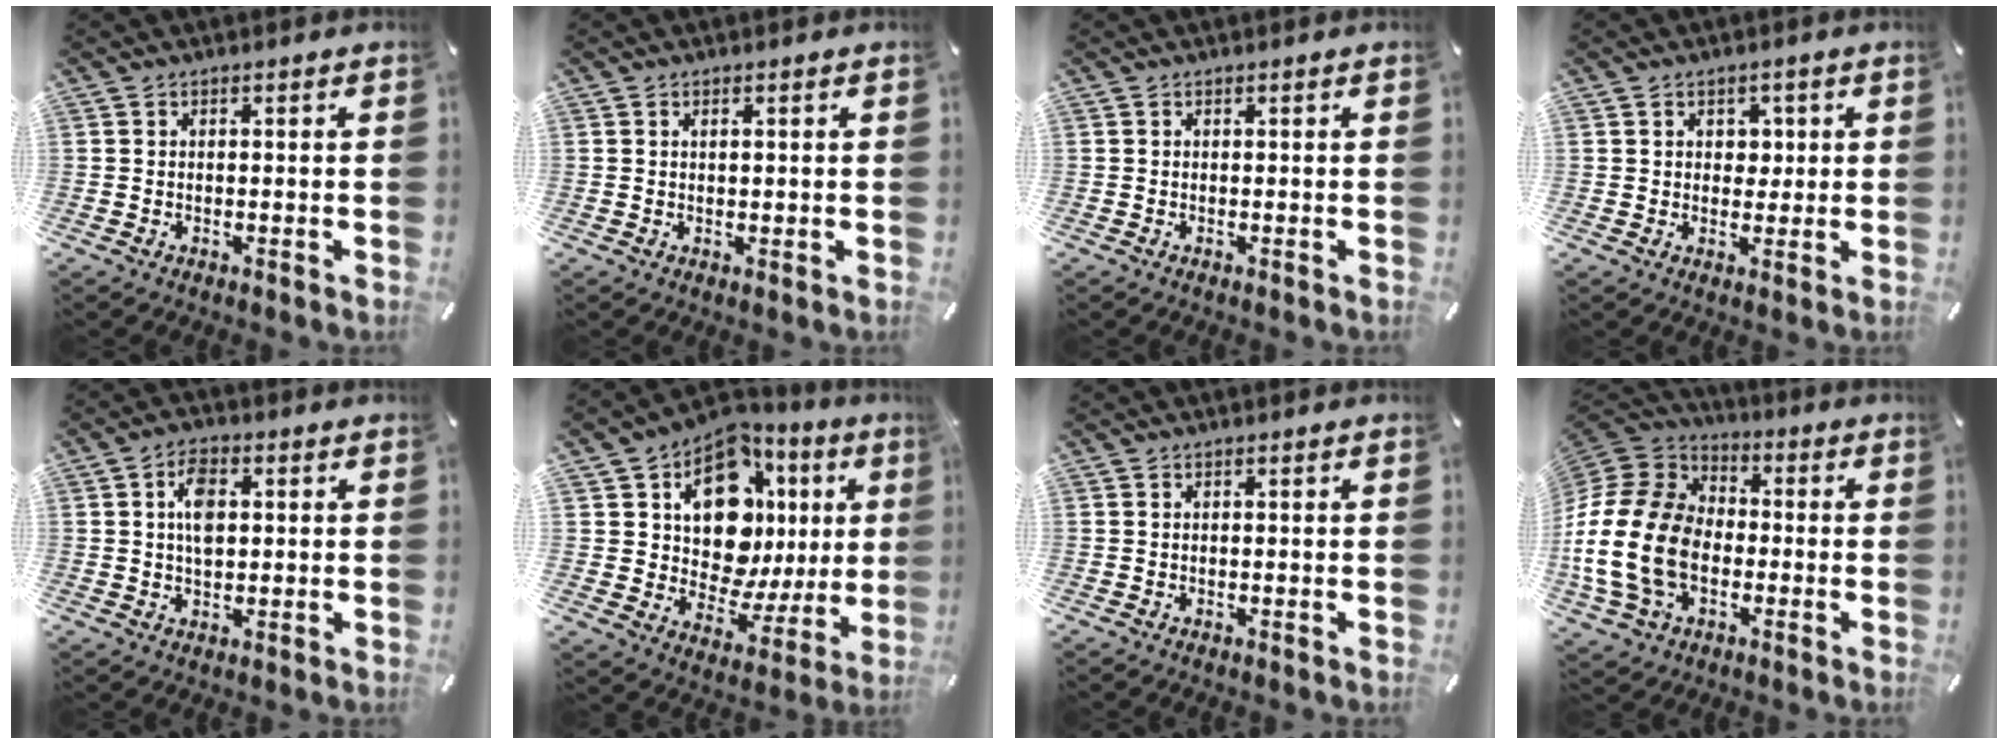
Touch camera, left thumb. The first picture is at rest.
{"total": 1.0, "force": [0.4, 0.3, 0.9], "torque": [-0.018, 0.002, 0.005]}
{"total": 0.0}
{"total": 3.8, "force": [0.8, 3.2, 1.9], "torque": [-0.020, -0.002, 0.007]}
{"total": 6.3, "force": [1.1, 3.7, 4.9], "torque": [-0.077, 0.003, 0.014]}
{"total": 18.1, "force": [7.0, 11.6, 12.0], "torque": [-0.183, -0.051, 0.123]}
{"total": 0.0}
{"total": 20.3, "force": [-5.3, 15.0, 12.6], "torque": [-0.279, 0.034, -0.092]}